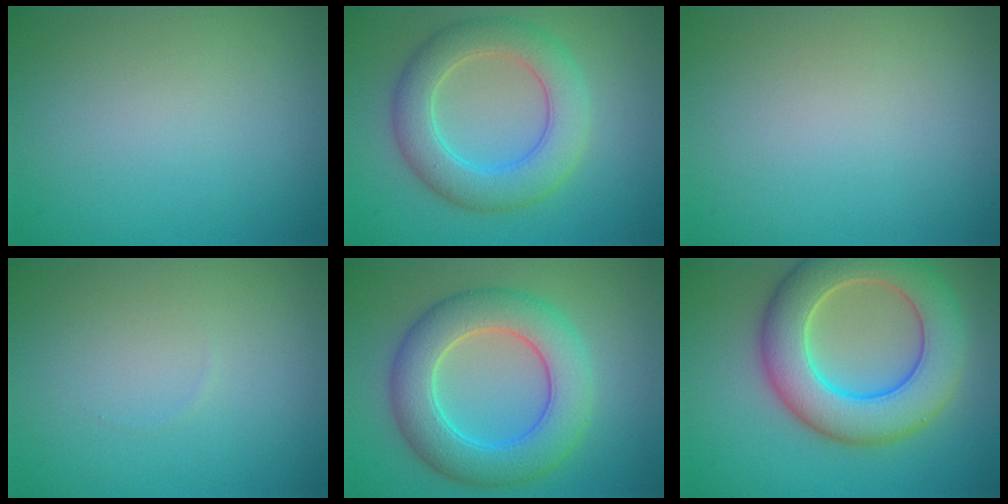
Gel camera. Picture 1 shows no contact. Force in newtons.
{"total": 5.6, "press": 5.6, "slide": 0.1}
{"total": 0.0}
{"total": 0.0}
{"total": 7.1, "press": 7.1, "slide": 0.2}
{"total": 9.1, "press": 9.1, "slide": 0.4}